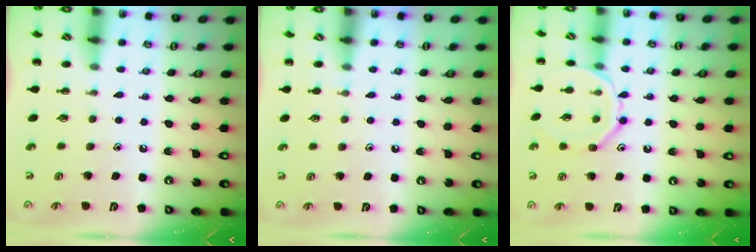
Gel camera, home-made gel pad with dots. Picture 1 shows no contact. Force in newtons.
{"total": 3.3, "press": 3.1, "slide": 1.2}
{"total": 10.9, "press": 10.9, "slide": 0.1}